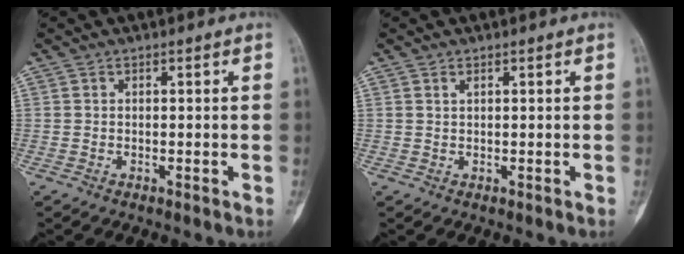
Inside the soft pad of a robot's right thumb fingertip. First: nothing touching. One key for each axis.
{"total": 0.6, "fx": 0.3, "fy": 0.2, "fz": 0.4, "tx": -0.010, "ty": 0.002, "tz": 0.007}